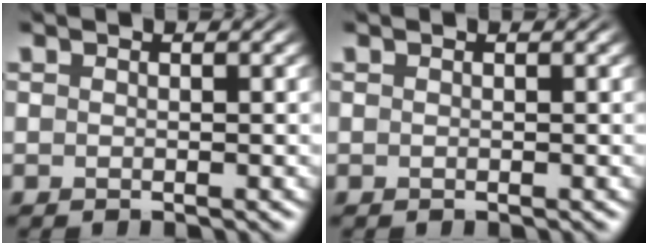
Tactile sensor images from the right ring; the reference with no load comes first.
{"total": 0.0}